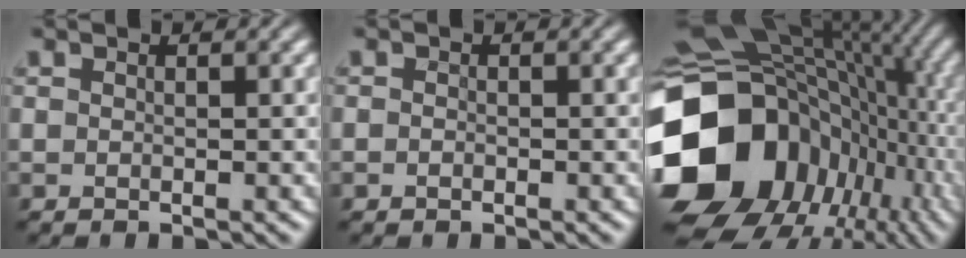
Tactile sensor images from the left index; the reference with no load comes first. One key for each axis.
{"total": 0.5, "fx": -0.4, "fy": -0.1, "fz": -0.3, "tx": 0.000, "ty": 0.000, "tz": 0.002}
{"total": 18.1, "fx": -3.4, "fy": 15.0, "fz": 9.5, "tx": -0.230, "ty": -0.011, "tz": -0.046}